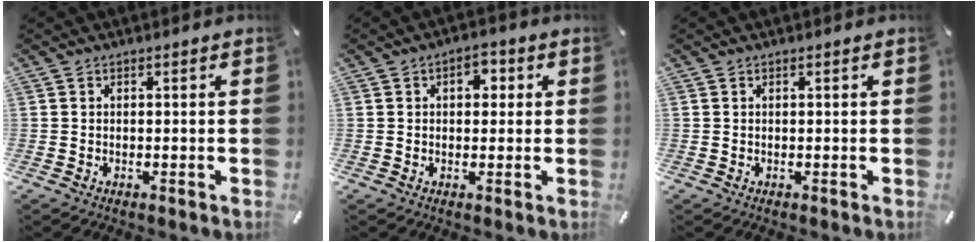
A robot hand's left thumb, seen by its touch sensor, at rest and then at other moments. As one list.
[{"total": 3.9, "force": [0.8, 2.7, 2.7], "torque": [-0.017, -0.004, 0.001]}, {"total": 0.0}]